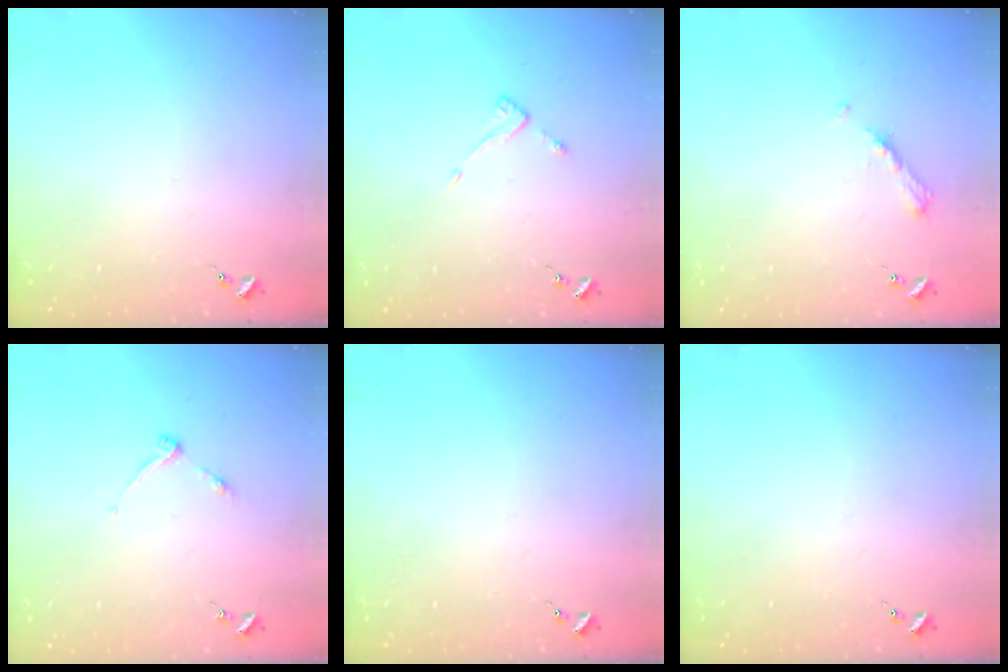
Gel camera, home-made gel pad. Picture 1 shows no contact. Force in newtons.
{"total": 3.8, "press": 3.7, "slide": 0.4}
{"total": 4.9, "press": 4.9, "slide": 0.6}
{"total": 4.5, "press": 4.4, "slide": 0.6}
{"total": 0.0}
{"total": 0.0}